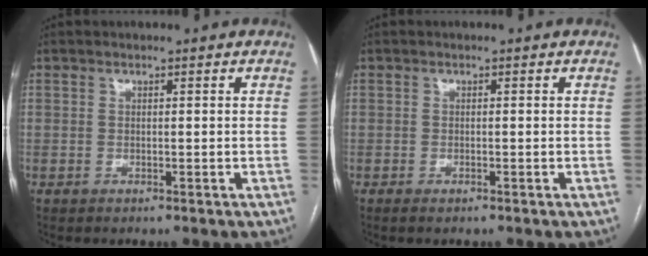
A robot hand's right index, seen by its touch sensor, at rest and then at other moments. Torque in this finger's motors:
{"motor_torque": [0.05, 0.02, 0.04, 0.01]}